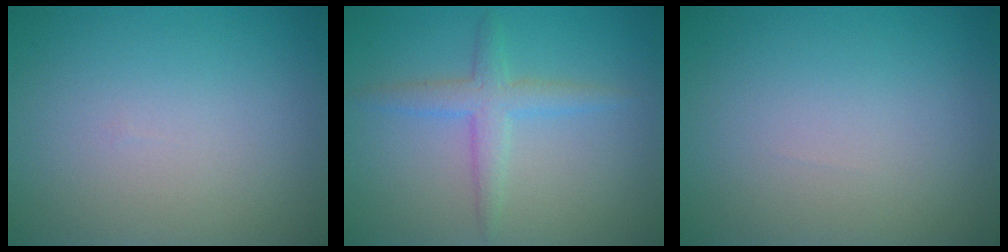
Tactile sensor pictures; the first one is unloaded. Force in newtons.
{"total": 2.7, "press": 2.7, "slide": 0.1}
{"total": 0.0}